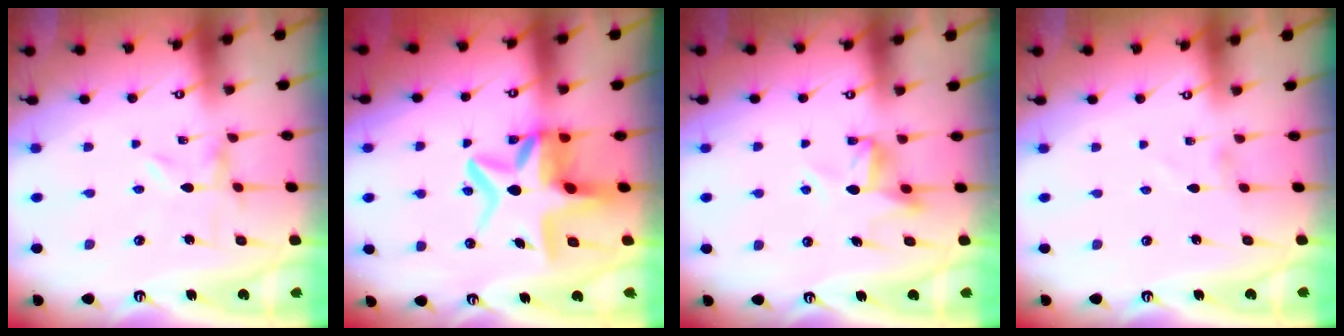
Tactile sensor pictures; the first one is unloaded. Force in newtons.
{"total": 14.5, "press": 14.1, "slide": 3.7}
{"total": 8.9, "press": 8.9, "slide": 0.2}
{"total": 1.4, "press": 1.4, "slide": 0.0}